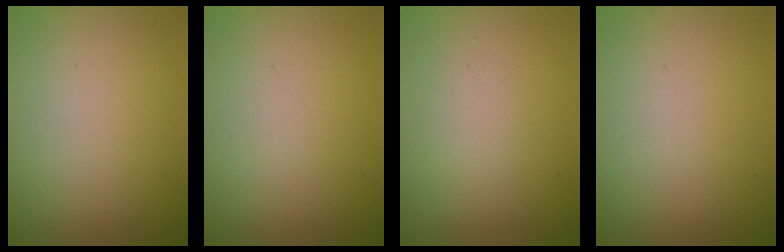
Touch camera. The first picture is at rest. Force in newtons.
{"total": 0.0}
{"total": 1.1, "press": 1.1, "slide": 0.1}
{"total": 0.0}